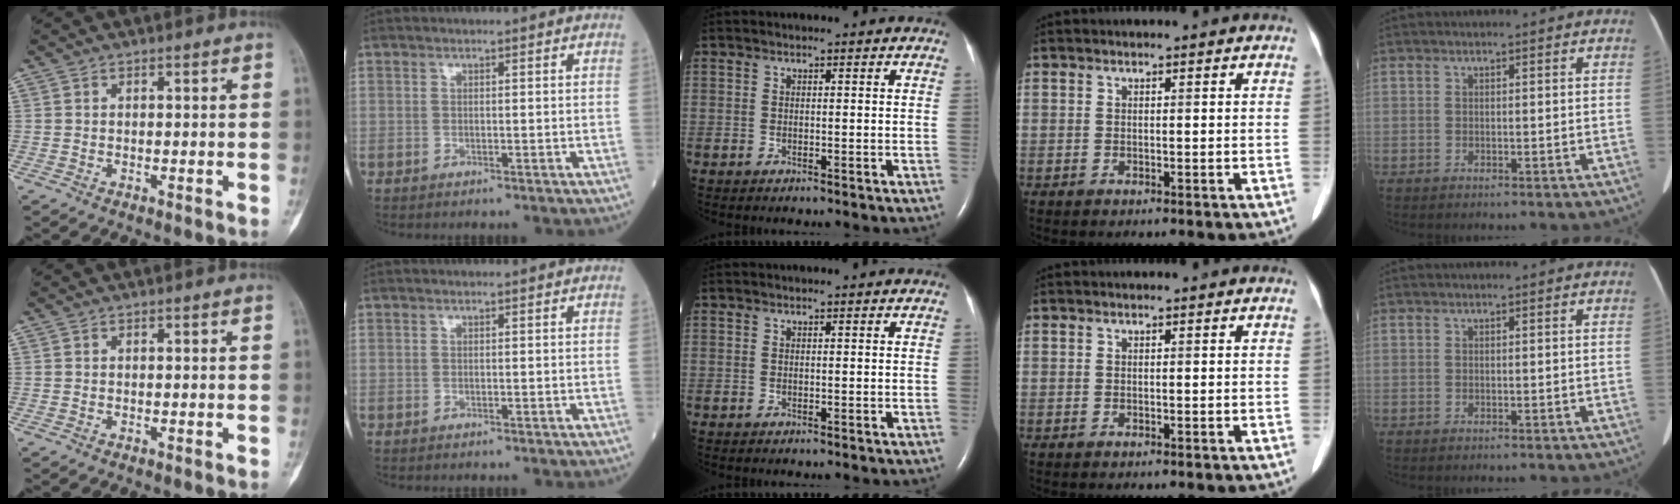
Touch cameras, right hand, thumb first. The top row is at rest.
{}